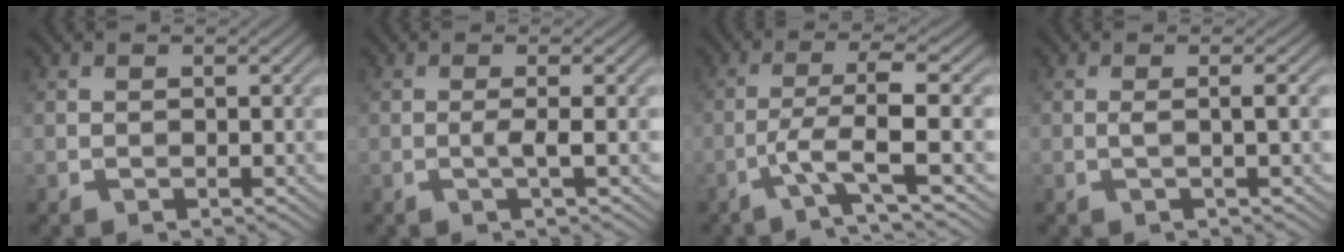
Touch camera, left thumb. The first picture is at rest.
{"total": 2.9, "force": [-0.3, 0.3, 2.8], "torque": [-0.049, 0.005, -0.014]}
{"total": 5.3, "force": [-1.6, 0.4, 5.0], "torque": [-0.092, 0.012, -0.047]}
{"total": 2.6, "force": [0.1, 0.5, 2.6], "torque": [-0.039, 0.007, -0.008]}